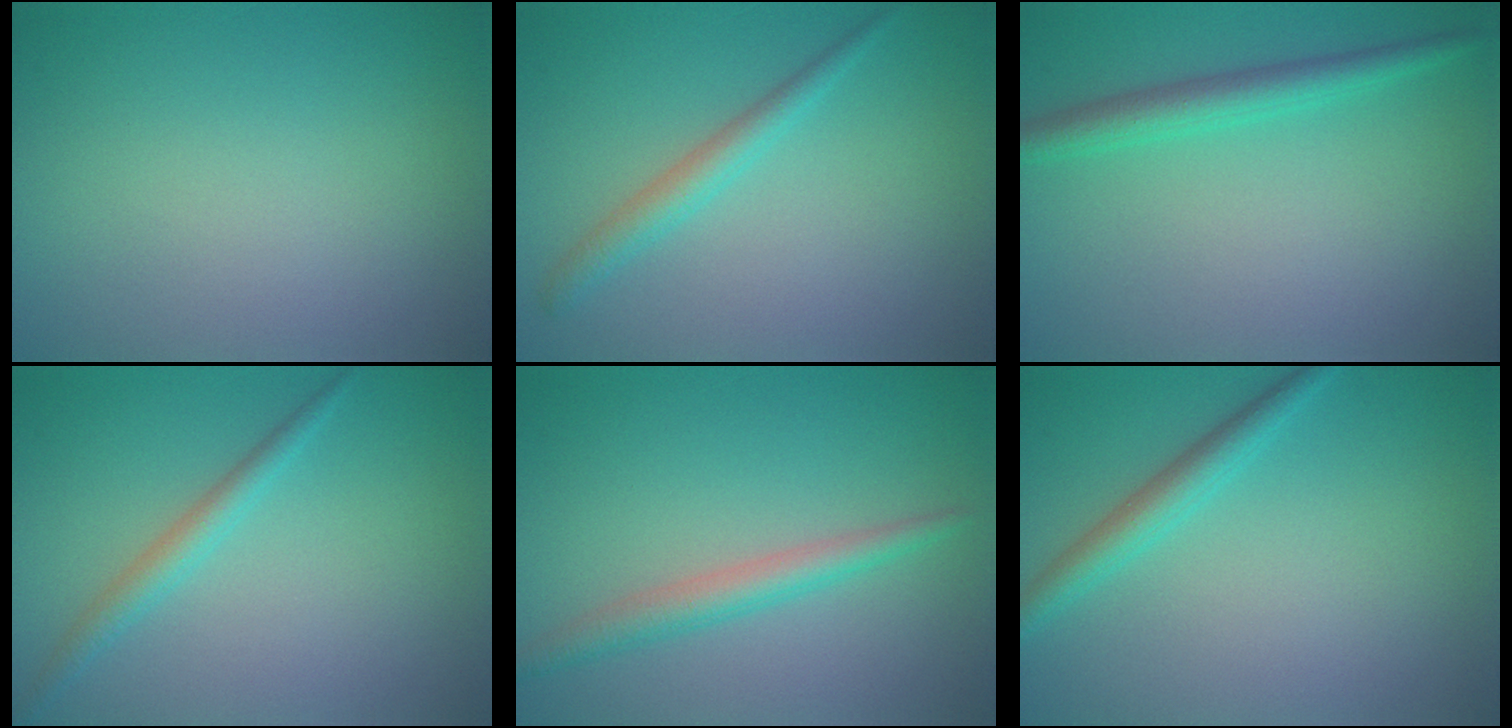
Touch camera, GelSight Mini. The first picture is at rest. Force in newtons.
{"total": 2.2, "press": 2.2, "slide": 0.1}
{"total": 2.9, "press": 2.9, "slide": 0.1}
{"total": 1.9, "press": 1.9, "slide": 0.0}
{"total": 2.6, "press": 2.6, "slide": 0.0}
{"total": 2.5, "press": 2.5, "slide": 0.0}